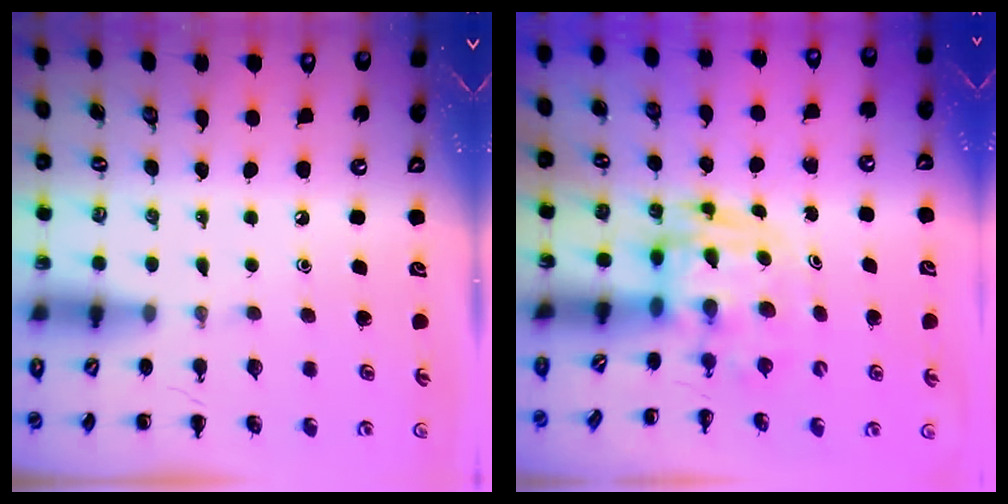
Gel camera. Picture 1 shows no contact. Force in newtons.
{"total": 3.4, "press": 3.4, "slide": 0.6}